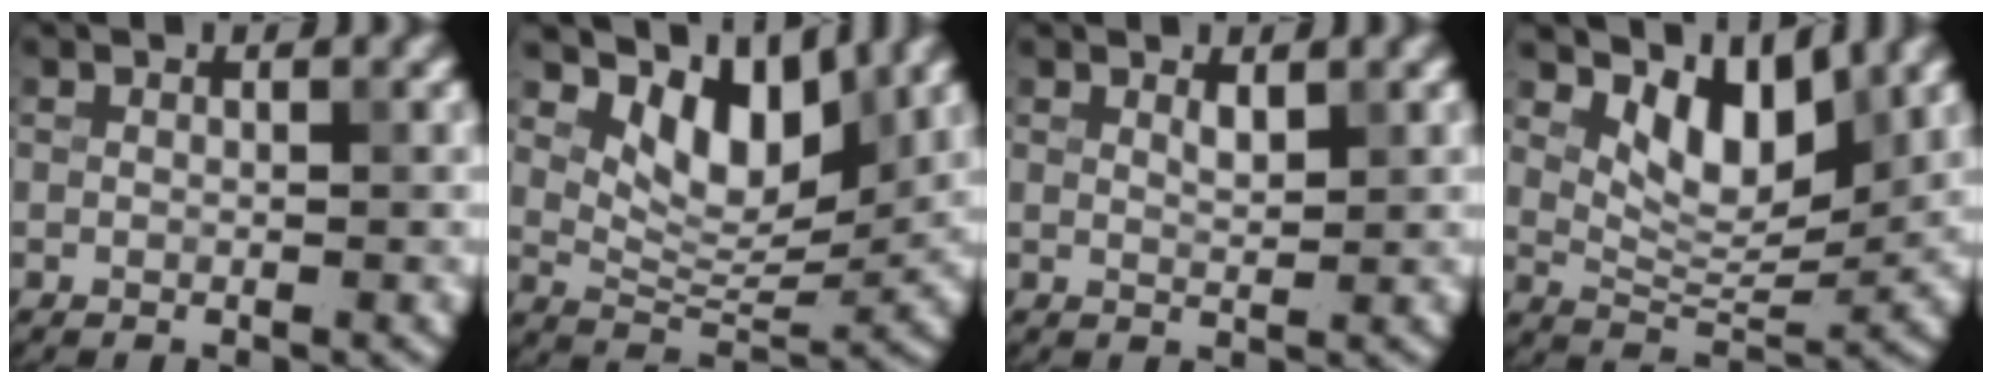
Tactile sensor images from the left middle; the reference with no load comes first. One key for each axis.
{"total": 6.5, "fx": 3.5, "fy": 3.2, "fz": 4.4, "tx": -0.071, "ty": -0.012, "tz": 0.056}
{"total": 1.0, "fx": 0.7, "fy": 0.3, "fz": 0.6, "tx": -0.013, "ty": -0.002, "tz": 0.014}
{"total": 5.3, "fx": 2.9, "fy": 2.5, "fz": 3.7, "tx": -0.068, "ty": -0.015, "tz": 0.048}